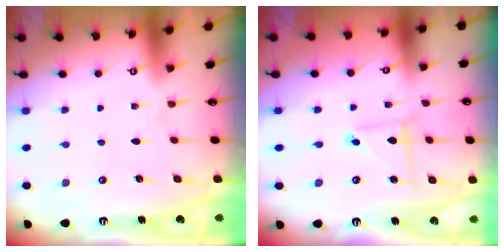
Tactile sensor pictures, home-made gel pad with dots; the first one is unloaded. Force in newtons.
{"total": 3.2, "press": 3.2, "slide": 0.3}